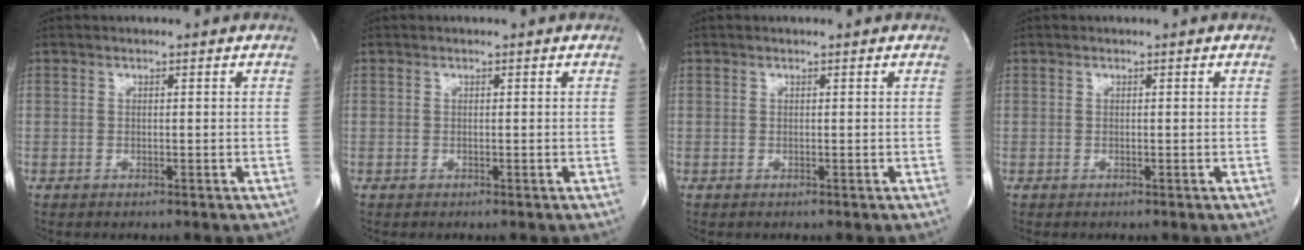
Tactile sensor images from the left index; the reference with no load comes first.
{"total": 0.0}
{"total": 0.0}
{"total": 0.0}